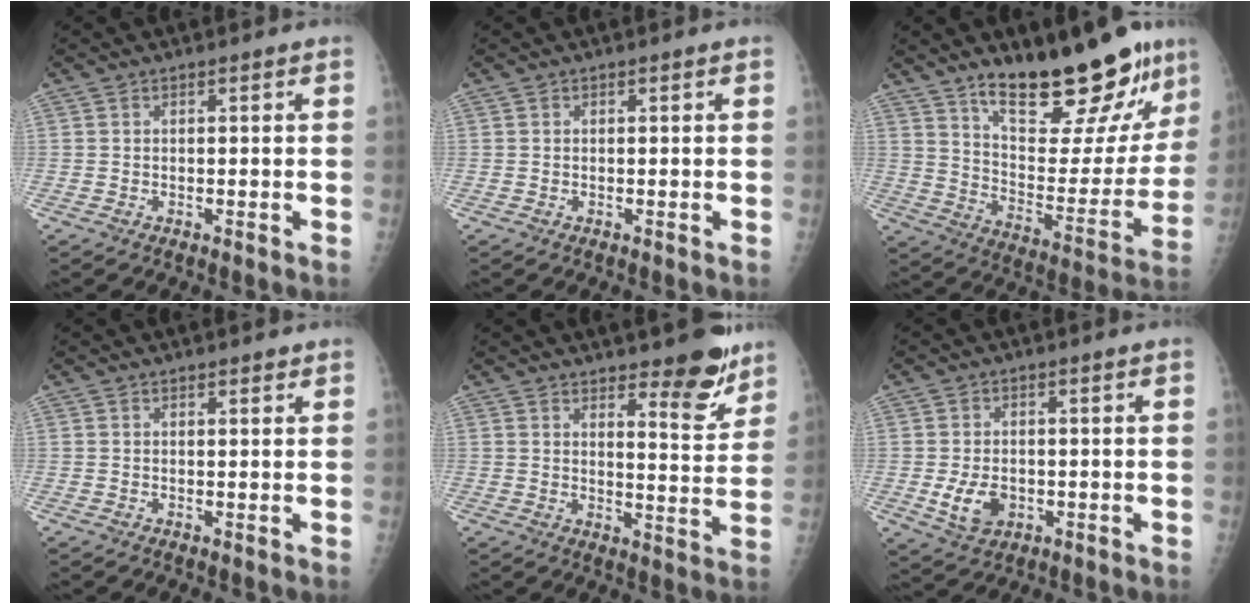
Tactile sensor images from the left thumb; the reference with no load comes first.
{"total": 0.0}
{"total": 23.8, "force": [16.8, 8.0, 14.8], "torque": [-0.168, -0.105, 0.260]}
{"total": 1.1, "force": [0.9, 0.4, 0.6], "torque": [-0.004, -0.005, 0.011]}
{"total": 9.3, "force": [6.7, 2.7, 5.8], "torque": [-0.051, -0.053, 0.099]}
{"total": 6.0, "force": [-1.3, 4.3, 4.1], "torque": [-0.063, -0.001, -0.013]}